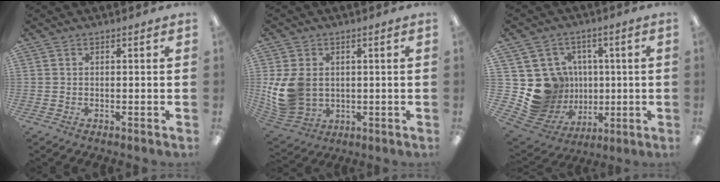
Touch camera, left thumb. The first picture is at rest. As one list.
[{"total": 11.4, "force": [0.5, 9.1, 6.9], "torque": [-0.163, 0.006, 0.009]}, {"total": 14.5, "force": [1.3, 14.2, 2.8], "torque": [-0.076, -0.013, 0.063]}]